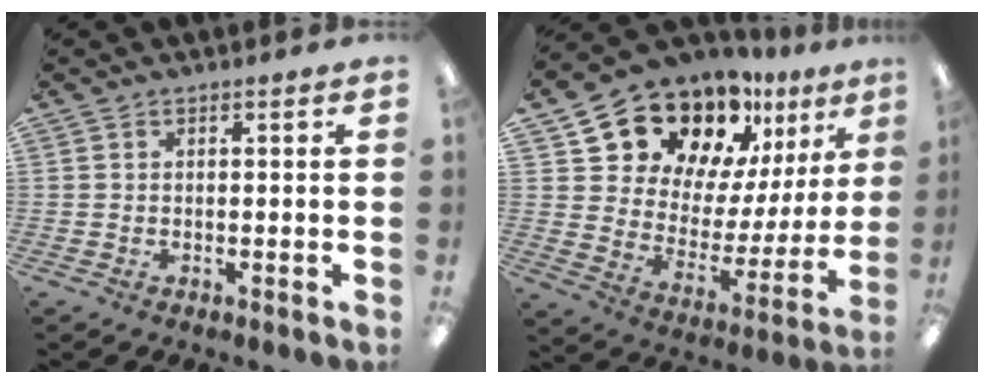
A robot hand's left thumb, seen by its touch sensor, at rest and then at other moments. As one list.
[{"total": 17.0, "force": [14.7, 7.5, 3.8], "torque": [-0.091, -0.128, 0.268]}]